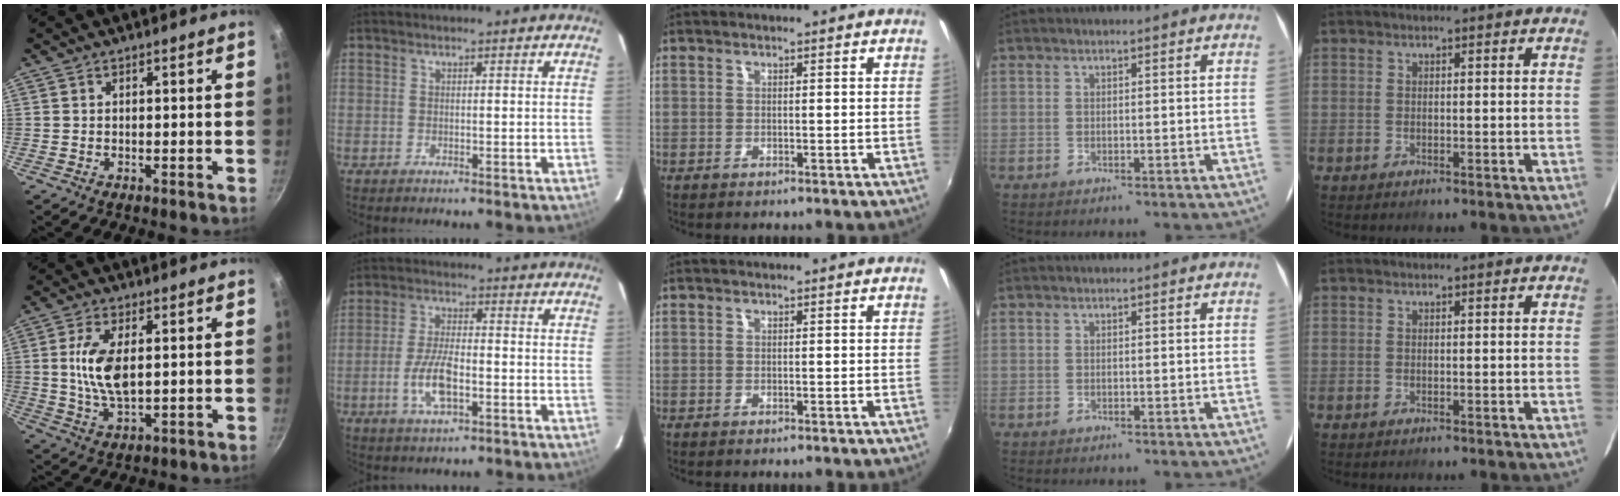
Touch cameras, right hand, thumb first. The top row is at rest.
{"thumb": {"total": 9.5, "force": [1.2, 4.5, 8.3], "torque": [-0.160, -0.003, 0.026]}, "index": {"total": 8.1, "force": [-2.9, 3.0, 6.9], "torque": [-0.145, -0.001, -0.055]}}